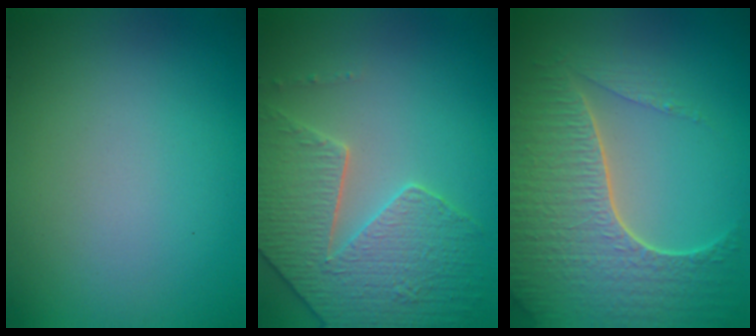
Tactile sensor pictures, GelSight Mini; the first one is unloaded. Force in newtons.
{"total": 5.3, "press": 5.0, "slide": 1.8}
{"total": 7.7, "press": 5.6, "slide": 5.3}